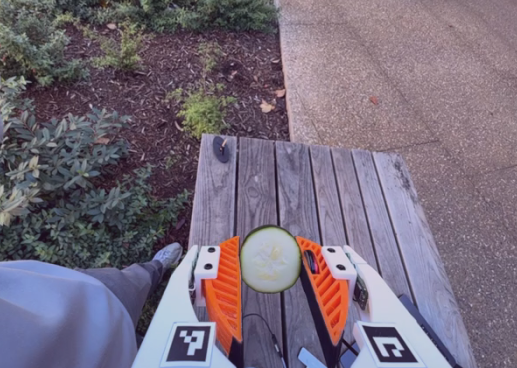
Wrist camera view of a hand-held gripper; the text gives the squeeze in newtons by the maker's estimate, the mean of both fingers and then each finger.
{"total": 6.6, "left": 6.2, "right": 6.9}